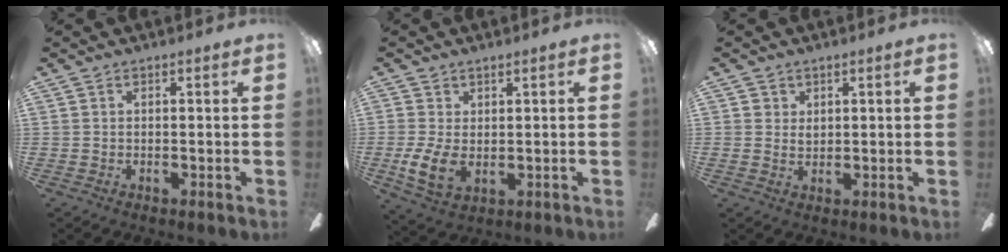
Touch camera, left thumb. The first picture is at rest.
{"total": 7.4, "force": [-0.2, 4.8, 5.7], "torque": [-0.118, -0.006, -0.001]}
{"total": 1.7, "force": [0.7, 1.2, 0.9], "torque": [-0.010, 0.000, 0.011]}